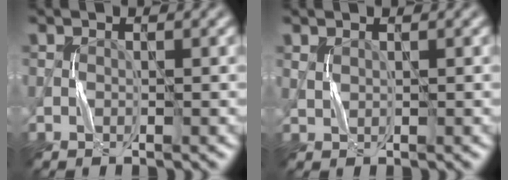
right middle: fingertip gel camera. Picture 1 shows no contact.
{"total": 0.6, "force": [0.6, 0.1, 0.1], "torque": [-0.003, 0.002, 0.016]}